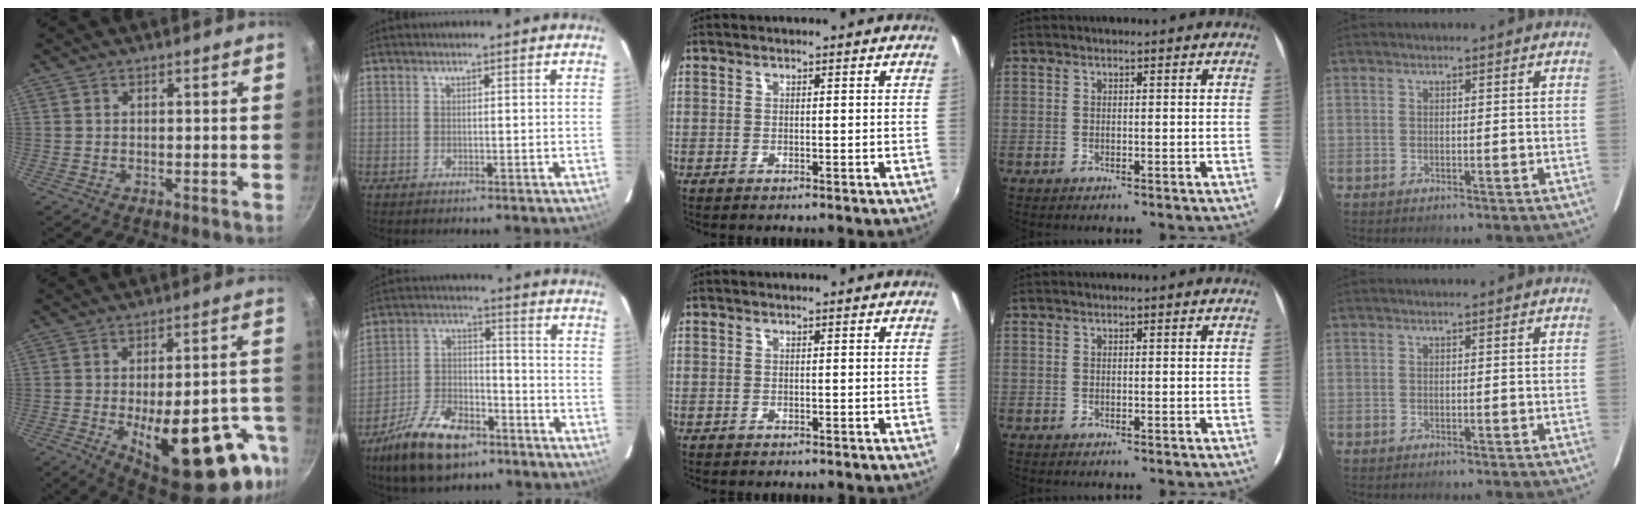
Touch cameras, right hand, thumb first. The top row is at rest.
{"thumb": {"total": 25.8, "force": [-9.9, 10.5, 21.4], "torque": [-0.232, 0.023, -0.121]}, "index": {"total": 15.6, "force": [-10.6, 7.4, 8.8], "torque": [-0.191, -0.006, -0.183]}}